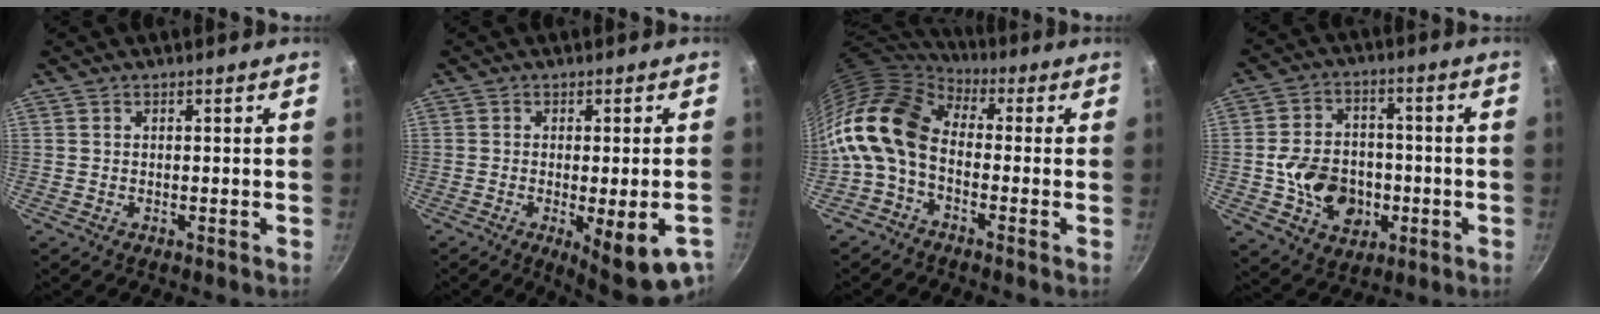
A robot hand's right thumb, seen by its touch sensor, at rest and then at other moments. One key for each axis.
{"total": 11.4, "fx": -4.5, "fy": 2.7, "fz": 10.1, "tx": -0.129, "ty": -0.011, "tz": -0.053}
{"total": 13.4, "fx": -1.6, "fy": 8.7, "fz": 10.1, "tx": -0.184, "ty": 0.027, "tz": -0.051}
{"total": 13.4, "fx": -2.7, "fy": 10.4, "fz": 8.0, "tx": -0.103, "ty": 0.023, "tz": -0.039}